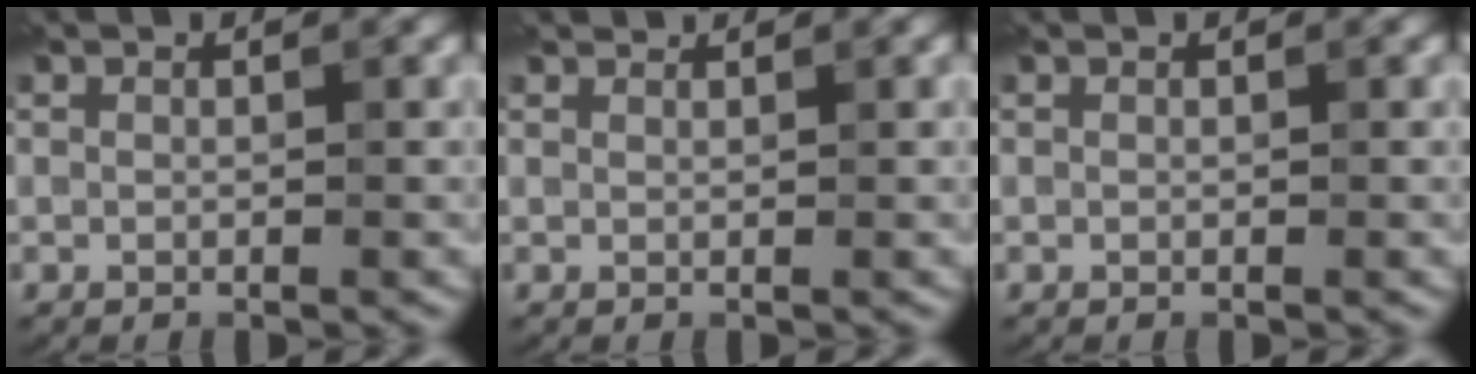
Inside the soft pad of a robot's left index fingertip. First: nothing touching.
{"total": 1.3, "force": [1.3, 0.1, 0.3], "torque": [-0.011, -0.002, 0.016]}
{"total": 0.0}